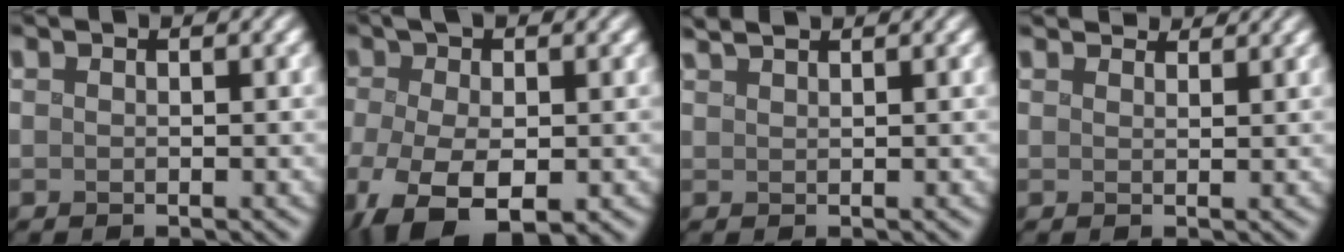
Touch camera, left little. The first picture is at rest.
{"total": 8.7, "force": [-3.5, 3.9, 7.0], "torque": [-0.153, -0.014, -0.057]}
{"total": 2.7, "force": [2.3, 0.8, 1.3], "torque": [0.003, 0.017, 0.012]}
{"total": 3.6, "force": [3.4, 0.8, 1.0], "torque": [-0.014, 0.010, 0.032]}